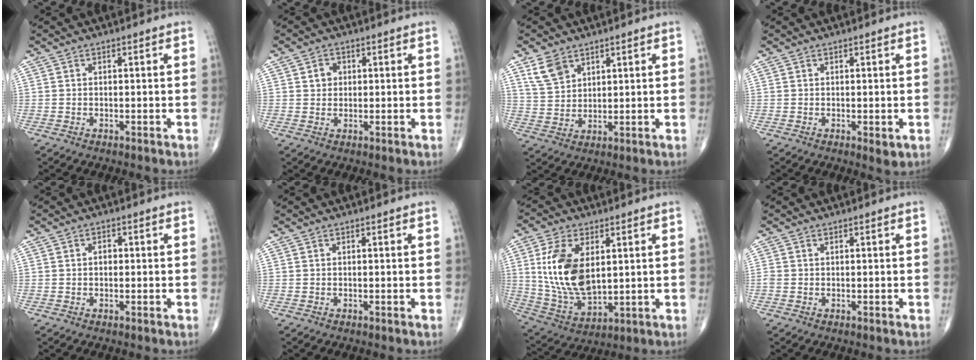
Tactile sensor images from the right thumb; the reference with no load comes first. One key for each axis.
{"total": 2.7, "fx": 0.7, "fy": 2.4, "fz": 1.2, "tx": -0.006, "ty": 0.000, "tz": 0.009}
{"total": 6.0, "fx": 3.8, "fy": 3.8, "fz": 2.7, "tx": -0.040, "ty": -0.016, "tz": 0.082}
{"total": 1.7, "fx": -0.2, "fy": 0.8, "fz": 1.5, "tx": -0.018, "ty": -0.007, "tz": -0.001}
{"total": 1.5, "fx": 0.1, "fy": 1.1, "fz": 1.0, "tx": -0.008, "ty": 0.005, "tz": -0.001}
{"total": 0.0}
{"total": 15.6, "fx": 3.2, "fy": 8.8, "fz": 12.5, "tx": -0.233, "ty": -0.017, "tz": 0.076}
{"total": 0.5, "fx": 0.1, "fy": 0.4, "fz": 0.2, "tx": -0.001, "ty": 0.001, "tz": 0.001}